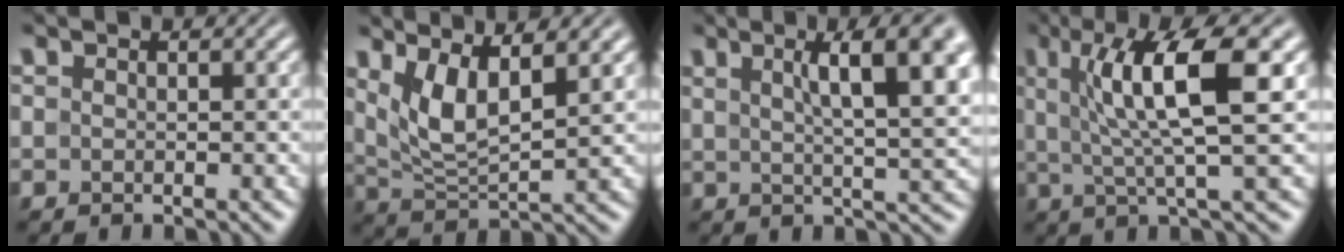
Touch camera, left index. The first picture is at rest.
{"total": 5.0, "force": [2.3, 1.6, 4.1], "torque": [-0.091, -0.008, 0.052]}
{"total": 9.2, "force": [3.4, 2.5, 8.2], "torque": [-0.099, 0.014, 0.052]}
{"total": 8.2, "force": [2.0, 1.6, 7.8], "torque": [-0.125, 0.002, 0.033]}